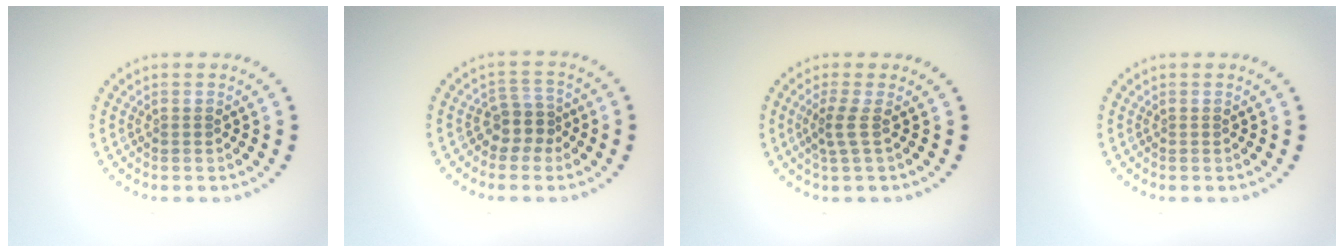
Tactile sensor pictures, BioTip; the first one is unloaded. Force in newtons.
{"total": 2.4, "press": 1.9, "slide": 1.5}
{"total": 1.9, "press": 1.3, "slide": 1.4}
{"total": 0.0}